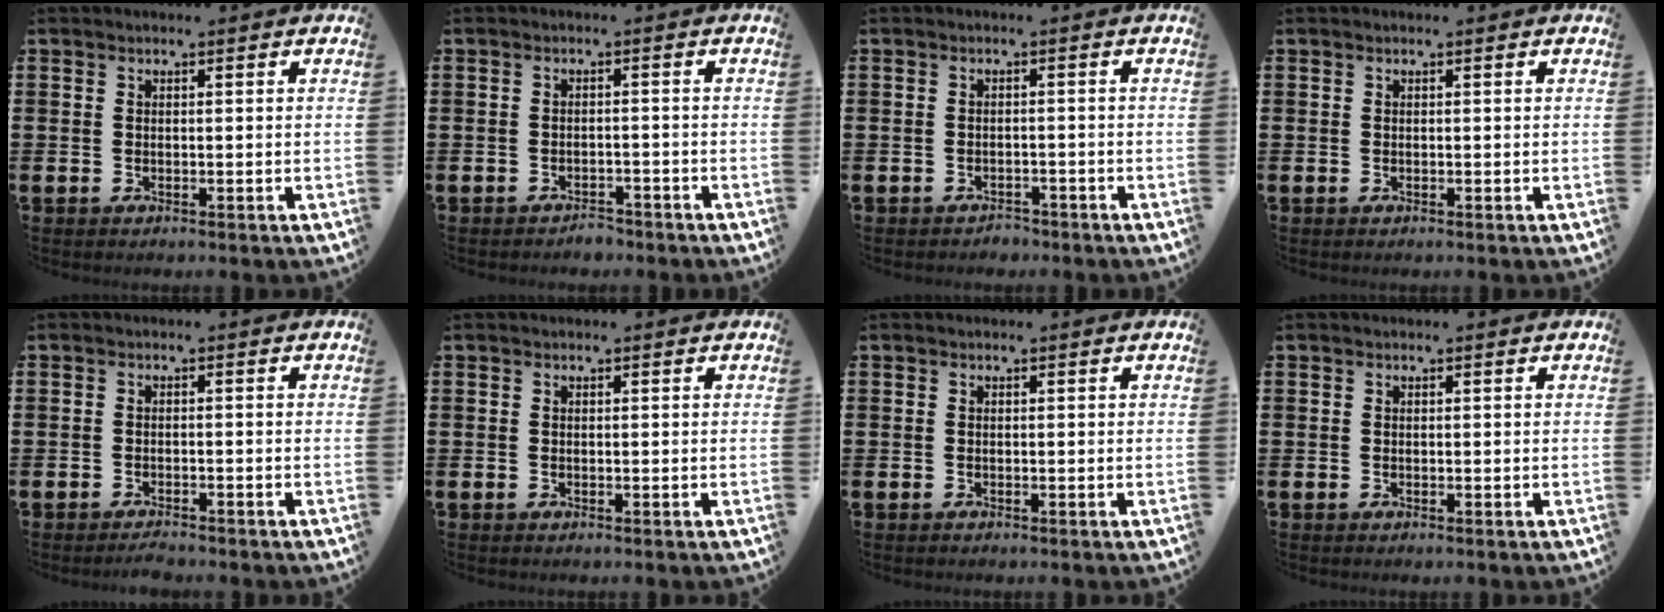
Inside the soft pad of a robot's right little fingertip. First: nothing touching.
{"total": 1.5, "force": [-1.5, 0.3, 0.0], "torque": [-0.006, 0.004, -0.033]}
{"total": 1.2, "force": [-1.1, 0.3, -0.1], "torque": [-0.004, 0.003, -0.026]}
{"total": 0.0}
{"total": 1.2, "force": [-1.1, 0.1, 0.2], "torque": [0.001, -0.005, -0.024]}
{"total": 0.0}
{"total": 0.0}
{"total": 0.0}